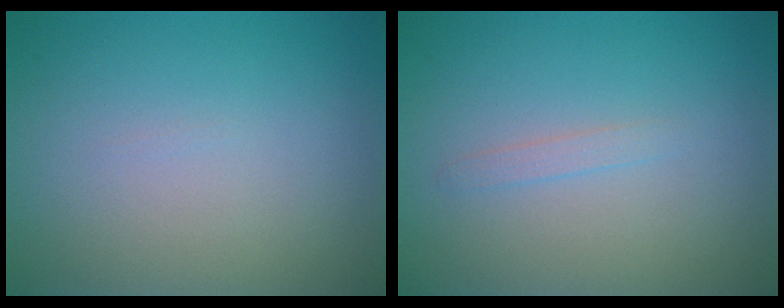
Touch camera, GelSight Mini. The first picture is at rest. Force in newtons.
{"total": 0.8, "press": 0.8, "slide": 0.0}